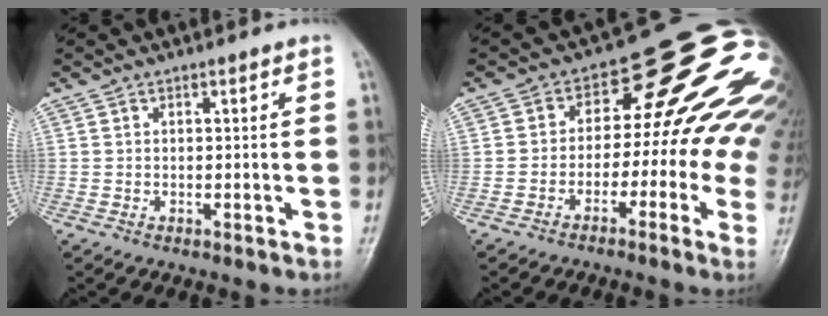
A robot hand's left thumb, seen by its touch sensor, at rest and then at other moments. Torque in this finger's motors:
{"motor_torque": [0.27, 0.45, 2.03, -0.74, 0.08]}